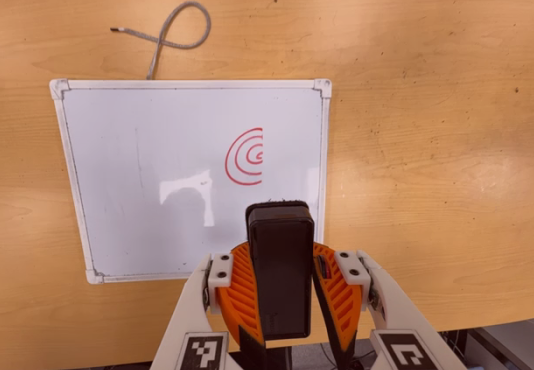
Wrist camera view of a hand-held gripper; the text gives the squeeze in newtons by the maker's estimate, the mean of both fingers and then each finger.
{"total": 11.0, "left": 10.6, "right": 11.4}